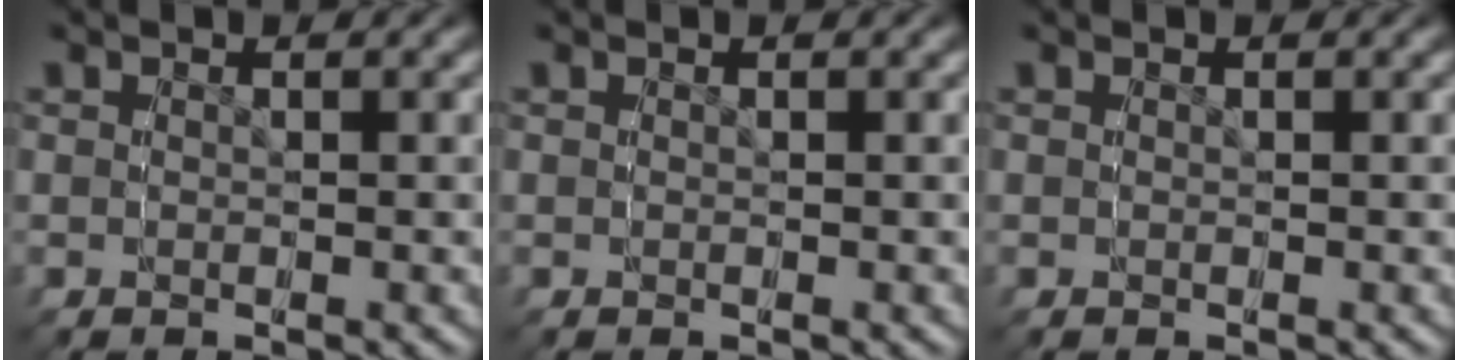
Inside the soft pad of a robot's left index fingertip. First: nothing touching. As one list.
[{"total": 0.0}, {"total": 0.0}]